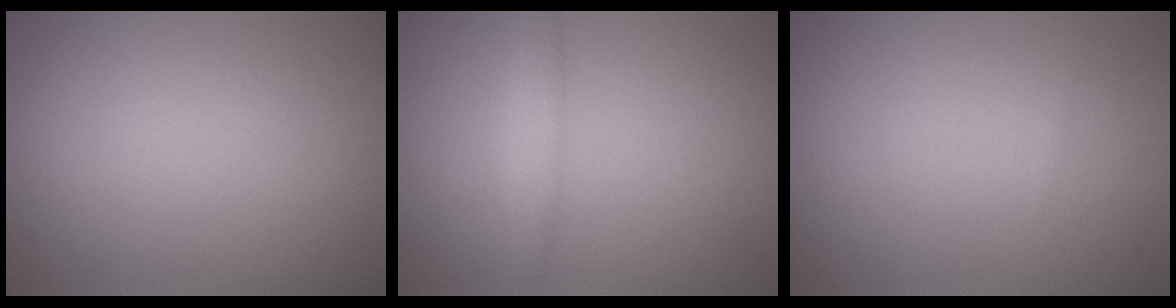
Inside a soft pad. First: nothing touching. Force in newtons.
{"total": 1.7, "press": 1.7, "slide": 0.1}
{"total": 0.0}